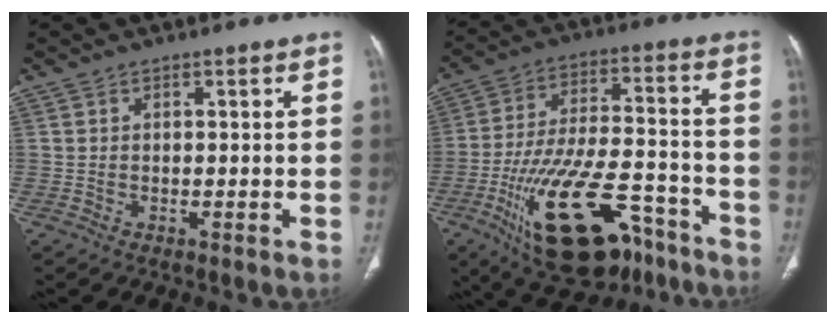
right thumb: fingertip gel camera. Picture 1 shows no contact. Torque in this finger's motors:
{"motor_torque": [4.05, 0.95, 1.95, -0.81, 0.60]}